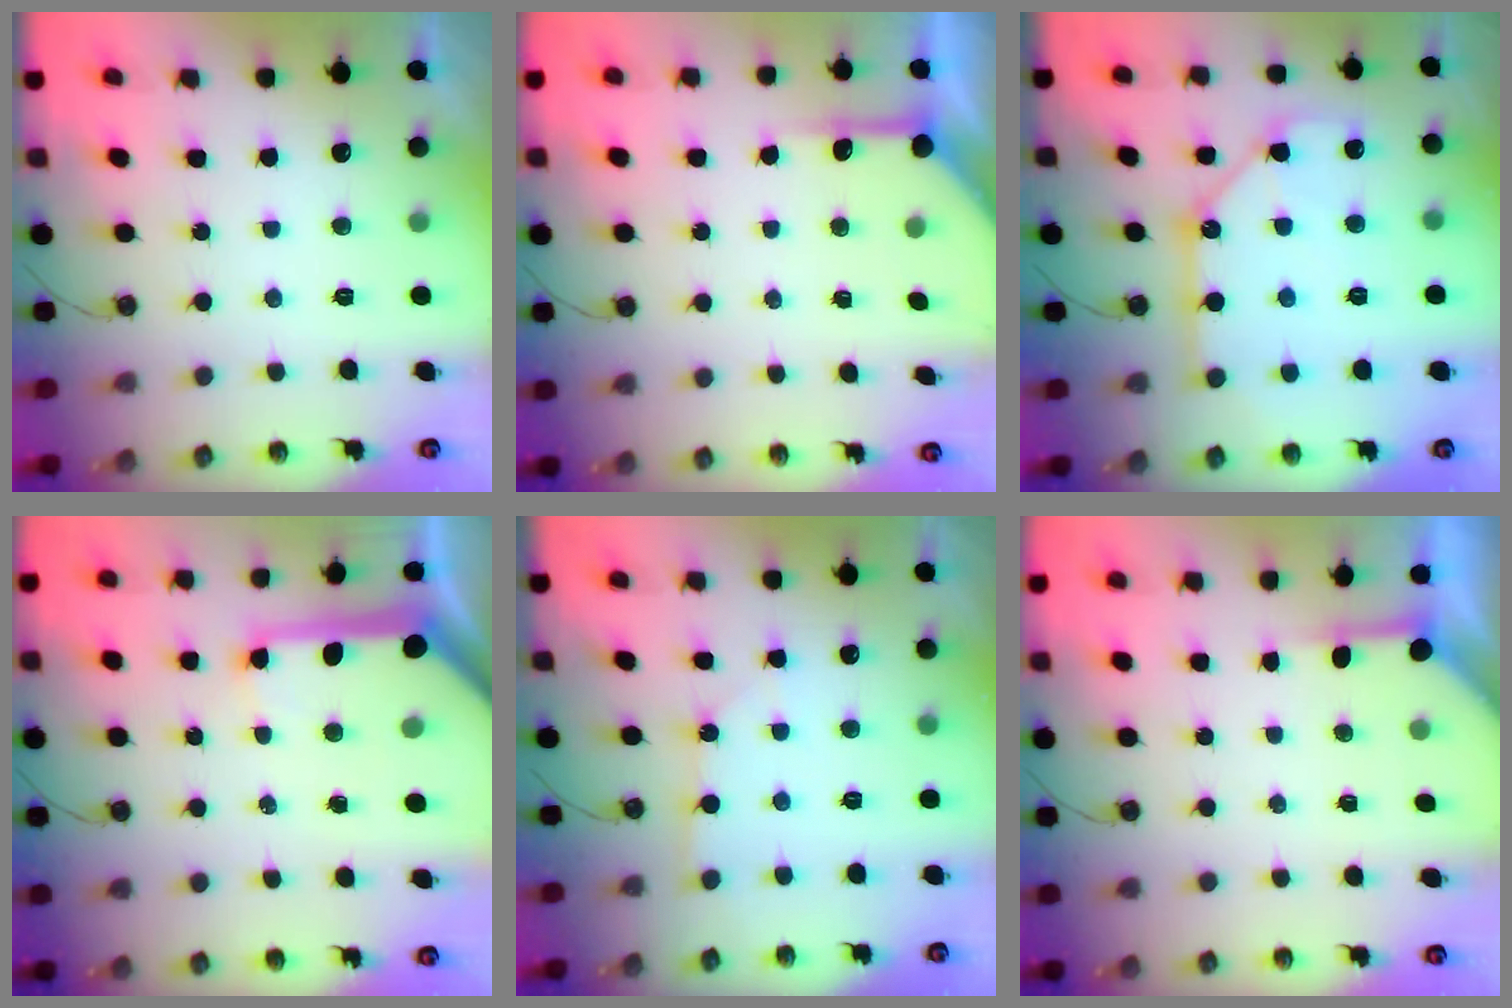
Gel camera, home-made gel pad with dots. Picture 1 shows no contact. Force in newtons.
{"total": 5.2, "press": 5.2, "slide": 0.3}
{"total": 10.9, "press": 10.9, "slide": 1.2}
{"total": 17.1, "press": 16.9, "slide": 2.4}
{"total": 2.3, "press": 2.3, "slide": 0.2}
{"total": 3.8, "press": 3.8, "slide": 0.5}